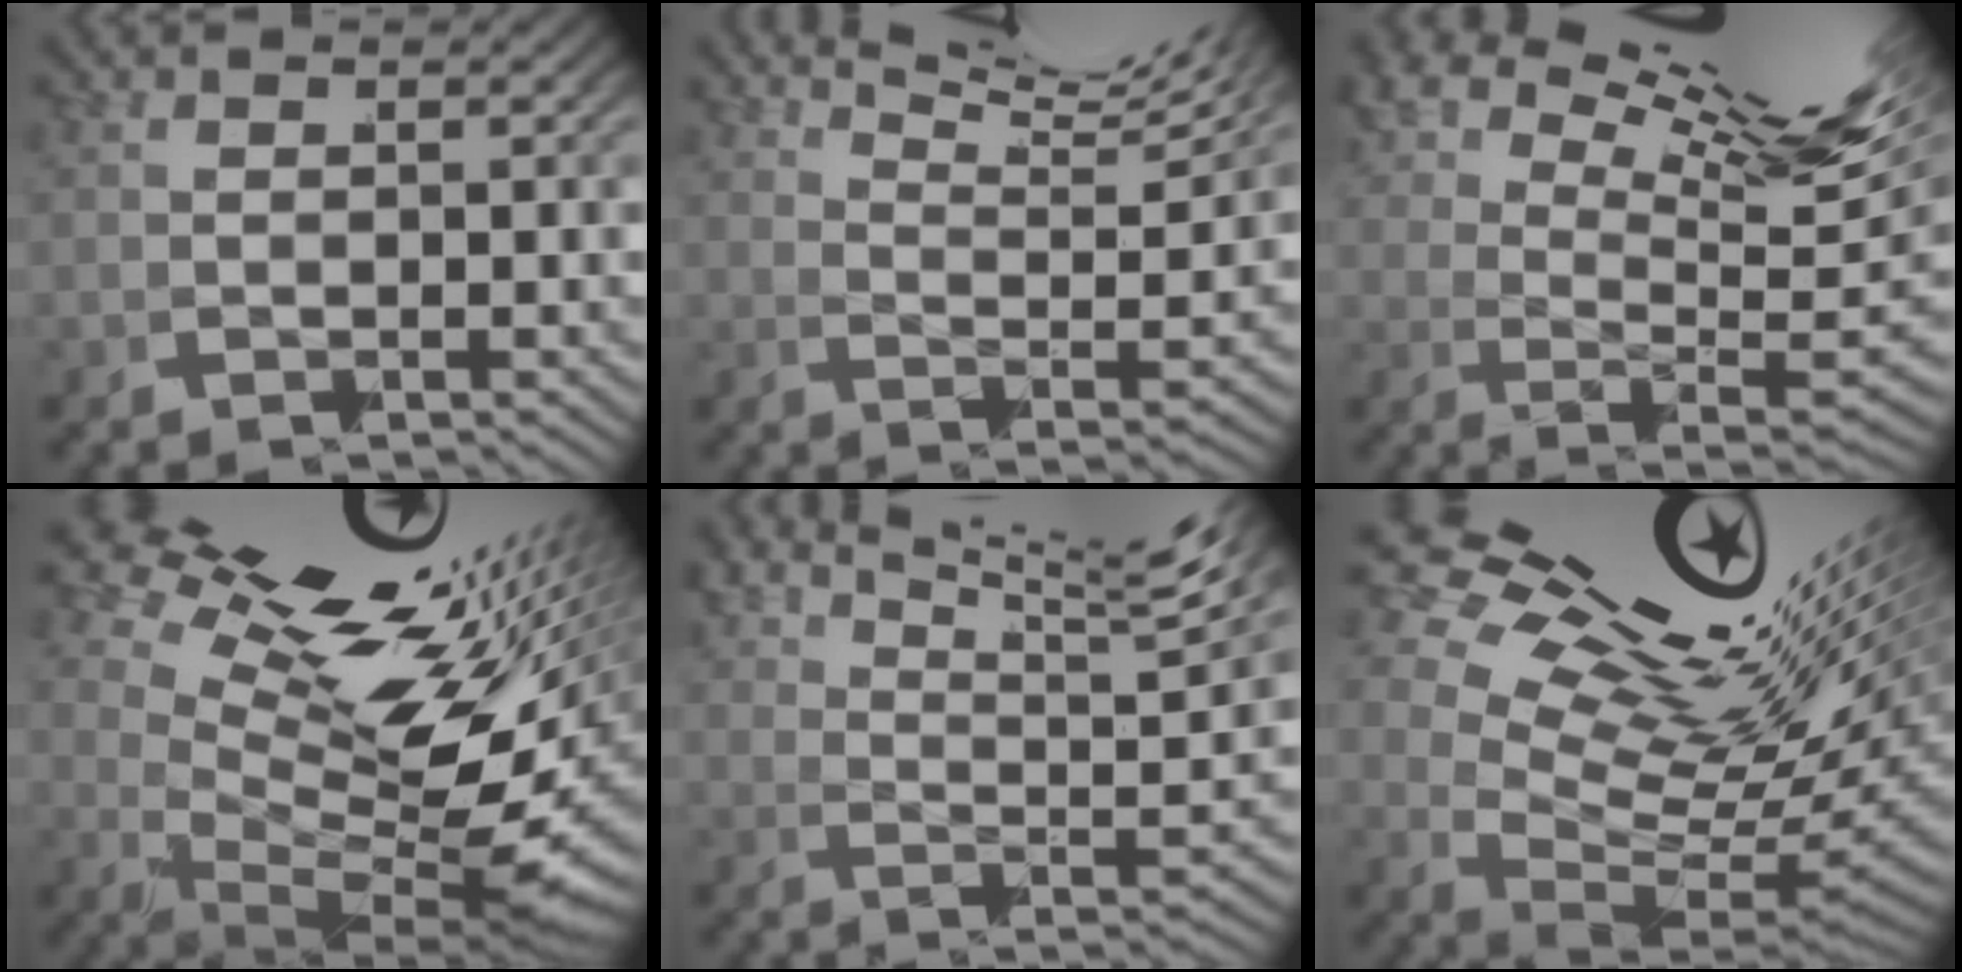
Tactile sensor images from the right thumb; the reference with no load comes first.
{"total": 8.9, "force": [7.5, 2.0, 4.4], "torque": [-0.038, 0.036, 0.100]}
{"total": 10.1, "force": [4.7, 4.2, 8.0], "torque": [-0.106, 0.001, 0.073]}
{"total": 15.5, "force": [2.4, 8.7, 12.7], "torque": [-0.177, -0.007, 0.037]}
{"total": 8.0, "force": [6.5, 1.6, 4.4], "torque": [-0.055, 0.020, 0.094]}
{"total": 13.5, "force": [3.5, 8.2, 10.2], "torque": [-0.141, -0.005, 0.056]}